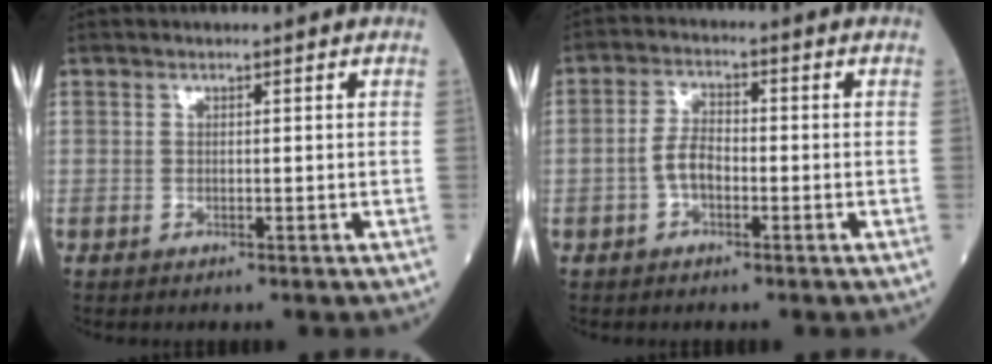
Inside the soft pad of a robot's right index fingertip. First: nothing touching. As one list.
[{"total": 3.7, "force": [-1.2, 2.3, 2.6], "torque": [-0.049, 0.013, -0.026]}]